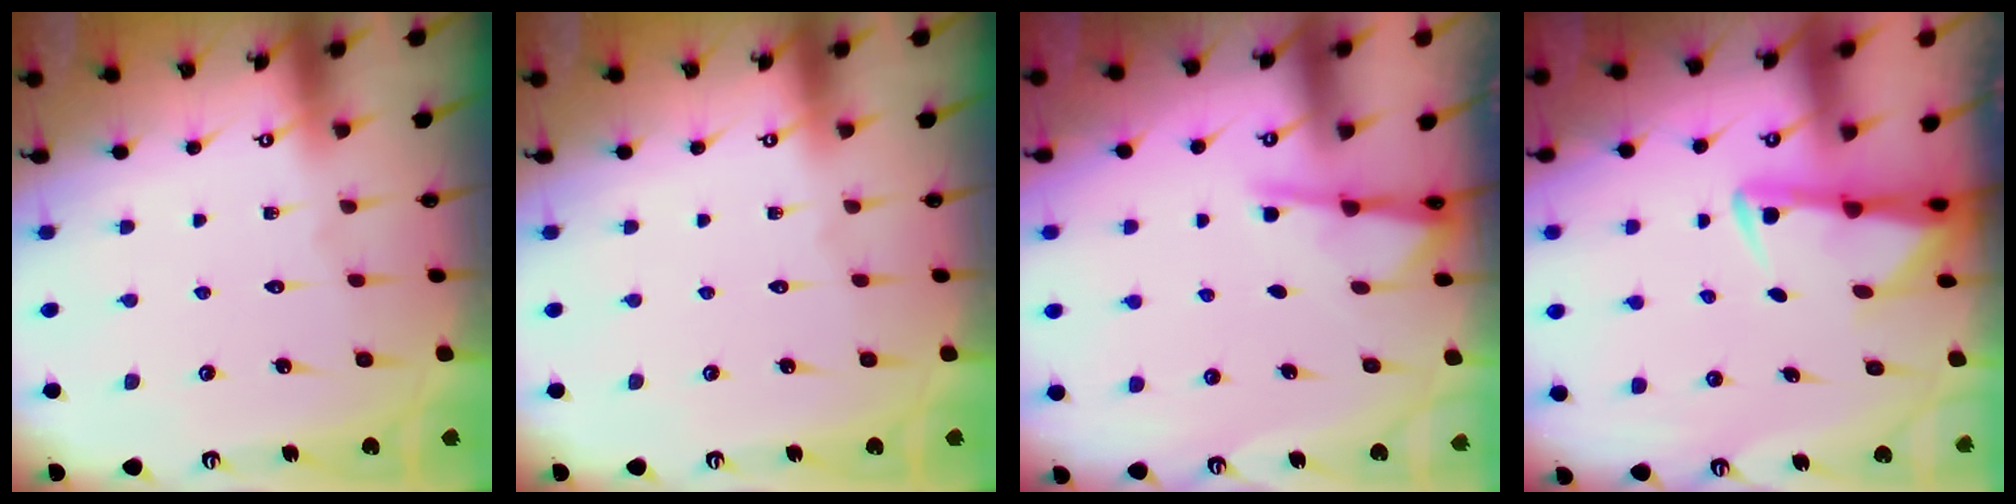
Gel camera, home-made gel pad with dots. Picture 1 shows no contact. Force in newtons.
{"total": 0.0}
{"total": 1.9, "press": 1.9, "slide": 0.3}
{"total": 2.9, "press": 2.8, "slide": 0.5}